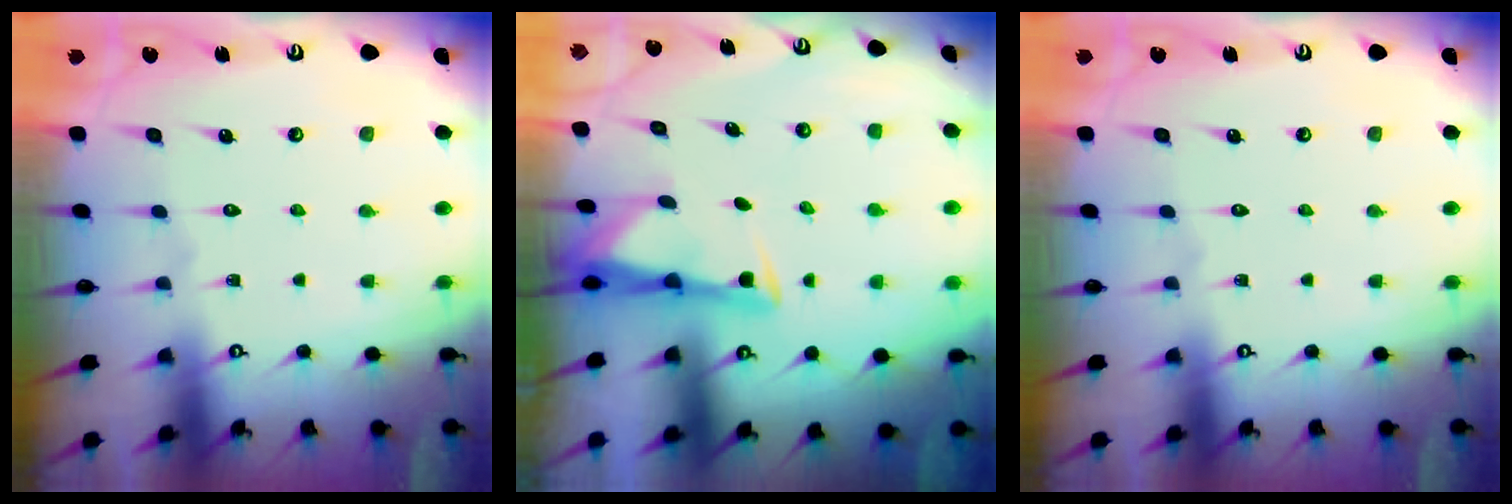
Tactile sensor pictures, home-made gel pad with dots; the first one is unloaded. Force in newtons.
{"total": 3.3, "press": 3.3, "slide": 0.5}
{"total": 0.0}